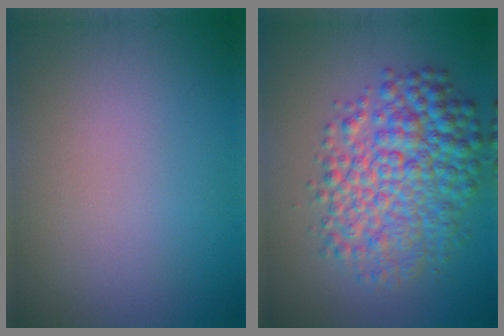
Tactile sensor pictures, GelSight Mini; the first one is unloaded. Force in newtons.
{"total": 7.9, "press": 7.9, "slide": 0.1}